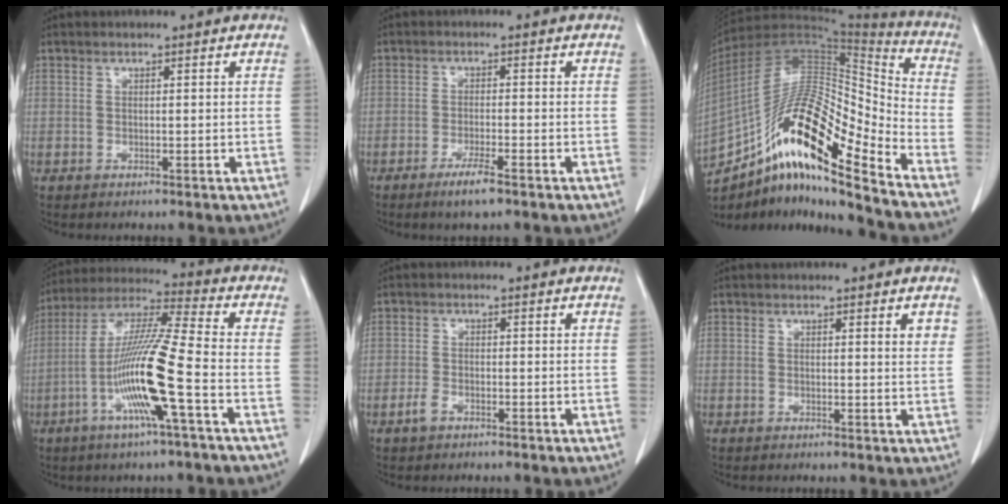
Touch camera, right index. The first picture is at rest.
{"total": 3.8, "force": [-2.6, 0.3, 2.8], "torque": [-0.054, -0.006, -0.046]}
{"total": 21.8, "force": [-13.1, 3.7, 16.9], "torque": [-0.319, 0.014, -0.231]}
{"total": 14.7, "force": [-4.7, -0.5, 13.9], "torque": [-0.278, -0.004, -0.098]}
{"total": 2.0, "force": [-1.3, 1.1, 1.0], "torque": [-0.023, 0.003, -0.023]}
{"total": 1.8, "force": [0.9, 0.2, 1.5], "torque": [-0.021, -0.004, 0.010]}